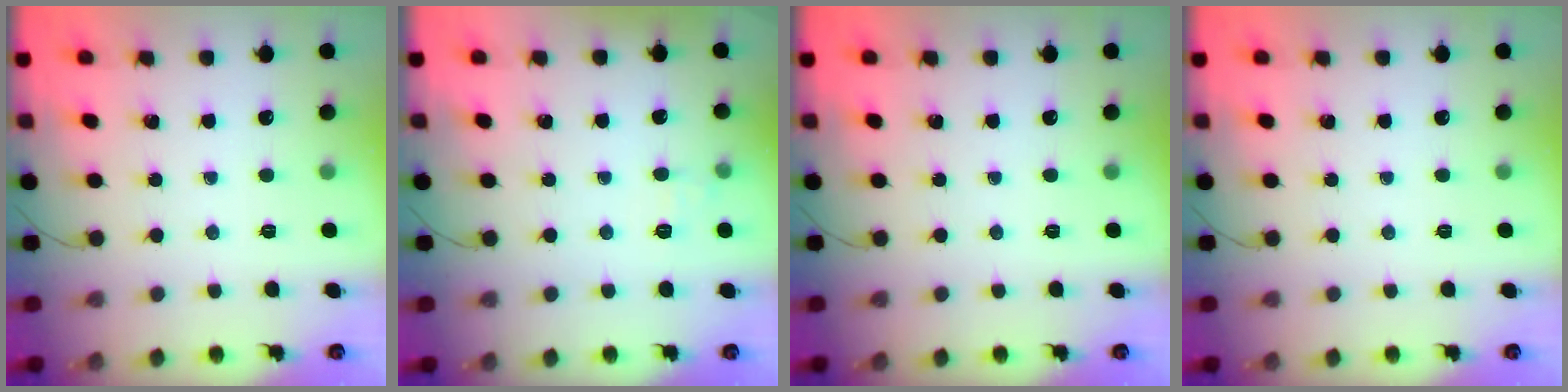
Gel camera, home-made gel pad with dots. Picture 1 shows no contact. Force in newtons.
{"total": 5.5, "press": 5.3, "slide": 1.5}
{"total": 0.0}
{"total": 0.0}